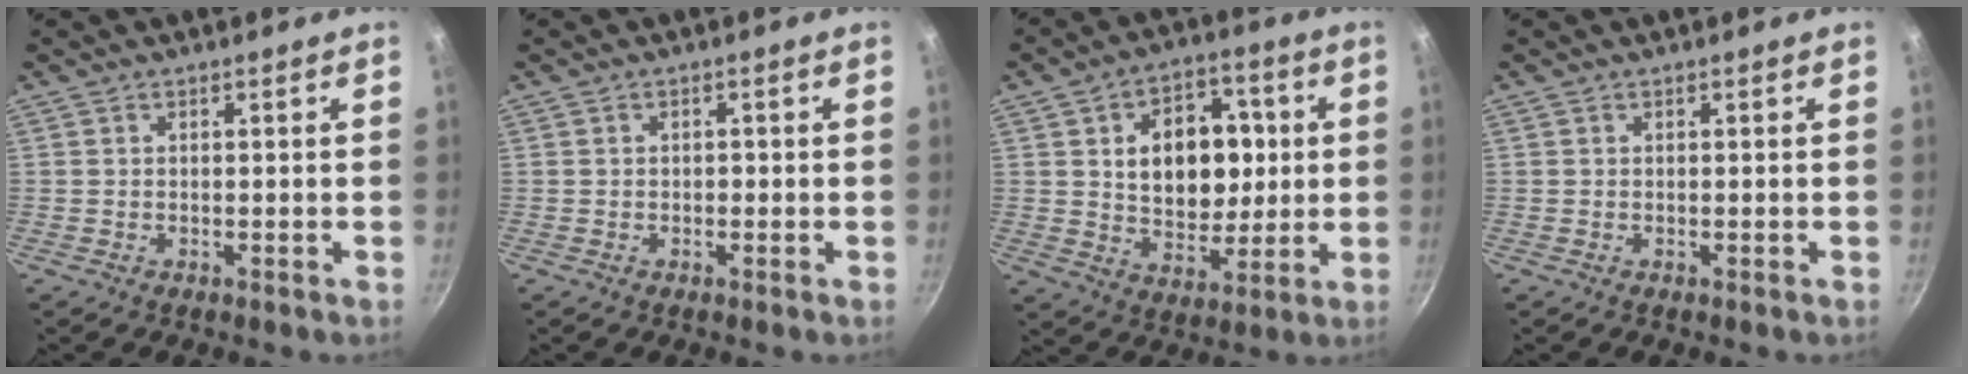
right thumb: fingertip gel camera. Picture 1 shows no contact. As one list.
[{"total": 0.7, "force": [-0.2, 0.6, 0.4], "torque": [-0.004, 0.003, -0.003]}, {"total": 16.0, "force": [2.5, 11.4, 11.0], "torque": [-0.114, 0.000, 0.042]}, {"total": 0.0}]